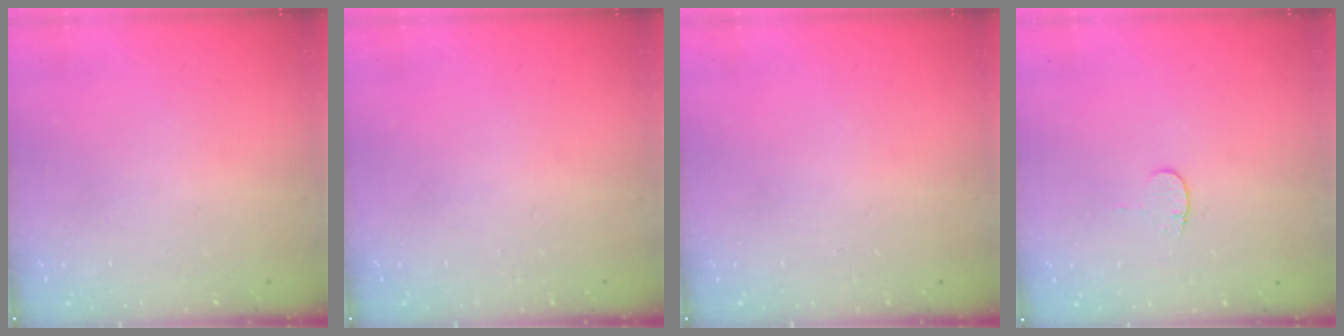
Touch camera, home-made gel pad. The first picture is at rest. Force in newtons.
{"total": 0.0}
{"total": 0.0}
{"total": 3.2, "press": 3.1, "slide": 0.4}